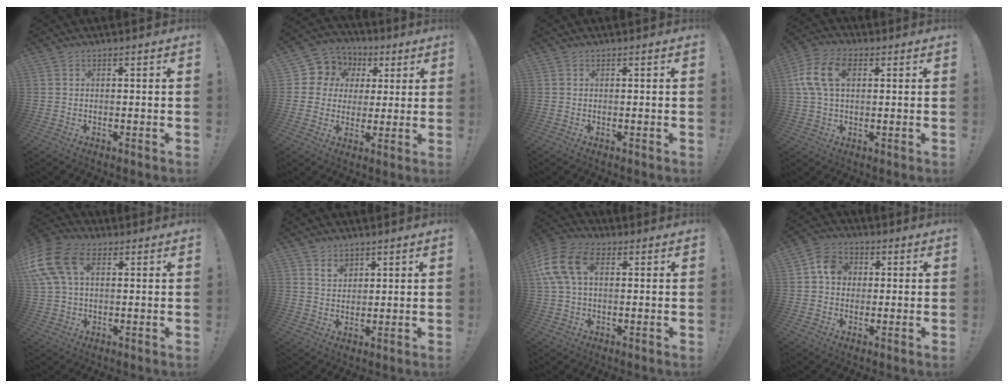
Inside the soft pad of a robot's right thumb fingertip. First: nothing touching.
{"total": 8.8, "force": [2.7, 8.1, 2.2], "torque": [-0.033, -0.020, 0.057]}
{"total": 0.0}
{"total": 11.7, "force": [2.6, 7.4, 8.8], "torque": [-0.184, 0.012, 0.049]}
{"total": 15.5, "force": [5.1, 9.8, 10.9], "torque": [-0.247, -0.009, 0.096]}
{"total": 4.9, "force": [3.4, 3.2, 1.7], "torque": [-0.024, -0.016, 0.061]}
{"total": 13.6, "force": [3.5, 8.6, 10.0], "torque": [-0.211, 0.005, 0.067]}
{"total": 7.6, "force": [1.3, 6.4, 3.9], "torque": [-0.053, 0.012, 0.026]}